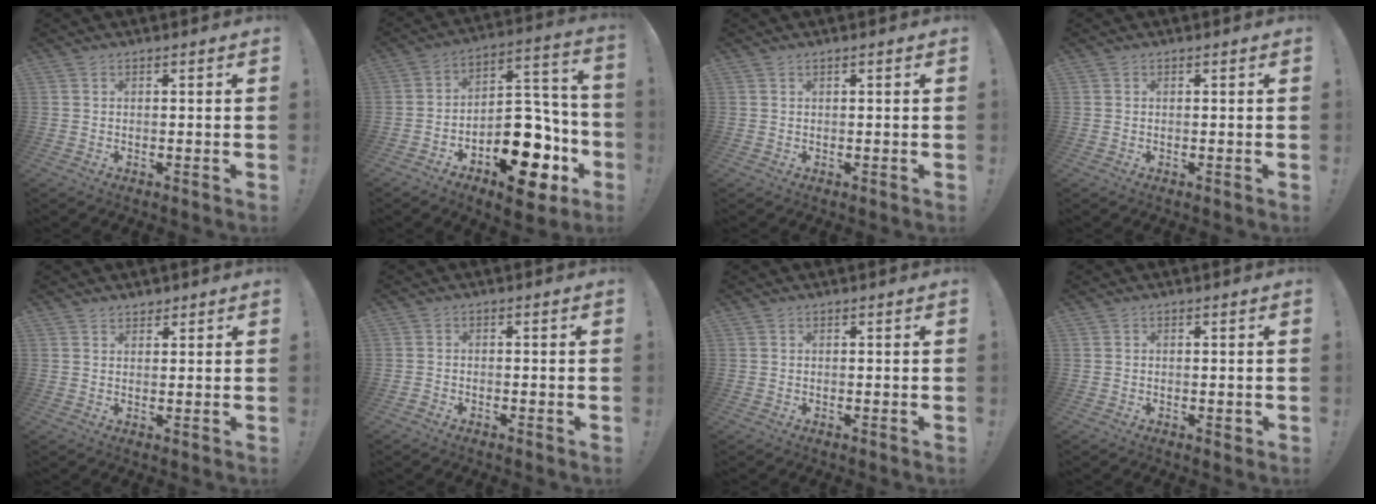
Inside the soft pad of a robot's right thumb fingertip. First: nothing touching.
{"total": 18.9, "force": [-8.9, 11.3, 12.4], "torque": [-0.122, 0.067, -0.127]}
{"total": 0.7, "force": [0.3, -0.1, 0.6], "torque": [-0.003, -0.003, 0.003]}
{"total": 0.0}
{"total": 1.9, "force": [1.2, 1.4, 0.7], "torque": [0.004, -0.006, 0.018]}
{"total": 1.2, "force": [-1.1, 0.5, 0.3], "torque": [-0.001, 0.006, -0.020]}
{"total": 0.0}
{"total": 1.1, "force": [-0.2, 0.7, 0.8], "torque": [-0.008, 0.002, -0.004]}